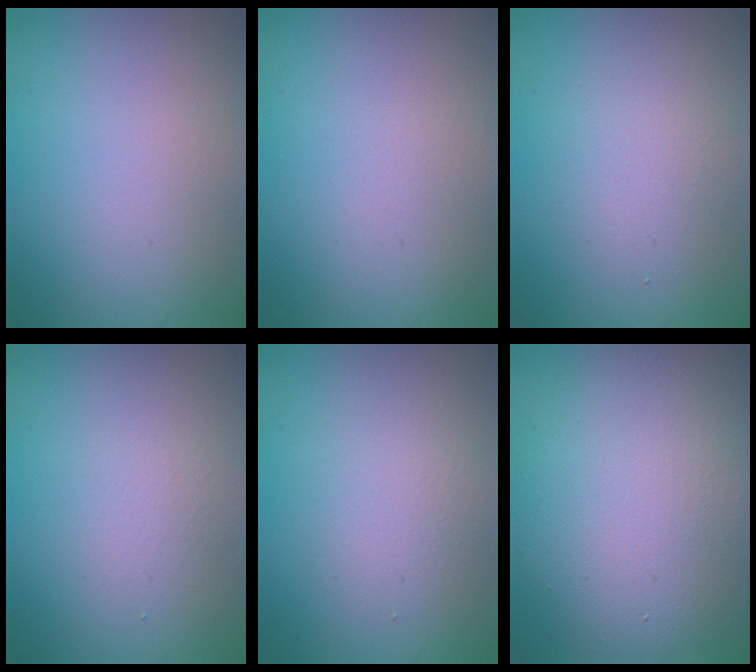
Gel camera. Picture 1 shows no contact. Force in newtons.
{"total": 0.0}
{"total": 2.4, "press": 2.4, "slide": 0.0}
{"total": 1.3, "press": 1.3, "slide": 0.1}
{"total": 2.4, "press": 2.4, "slide": 0.3}
{"total": 10.3, "press": 10.2, "slide": 0.6}